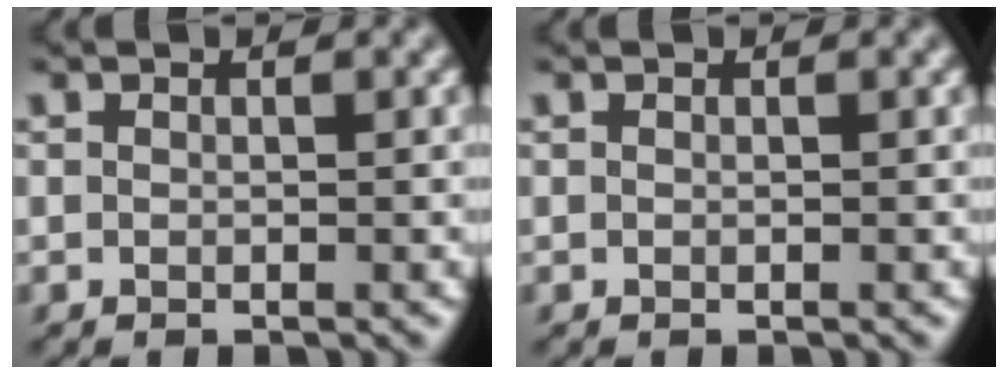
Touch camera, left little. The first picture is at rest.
{"total": 0.0}